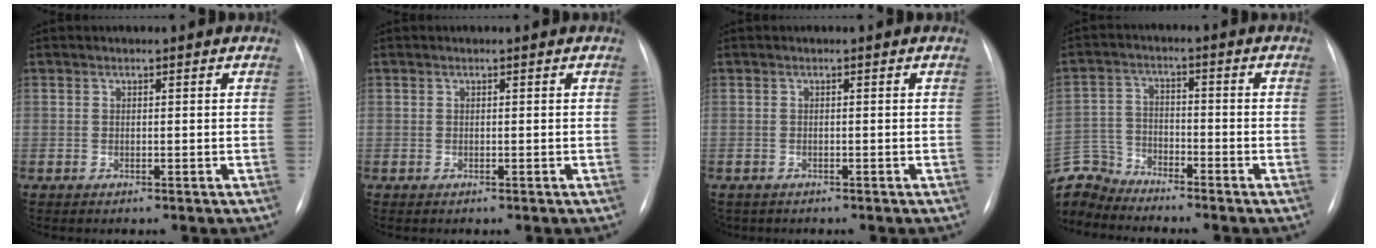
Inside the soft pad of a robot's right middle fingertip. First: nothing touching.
{"total": 0.0}
{"total": 2.1, "force": [-1.6, 1.3, 0.3], "torque": [-0.006, 0.000, -0.023]}
{"total": 8.2, "force": [-8.0, 1.3, -0.6], "torque": [0.001, 0.013, -0.165]}